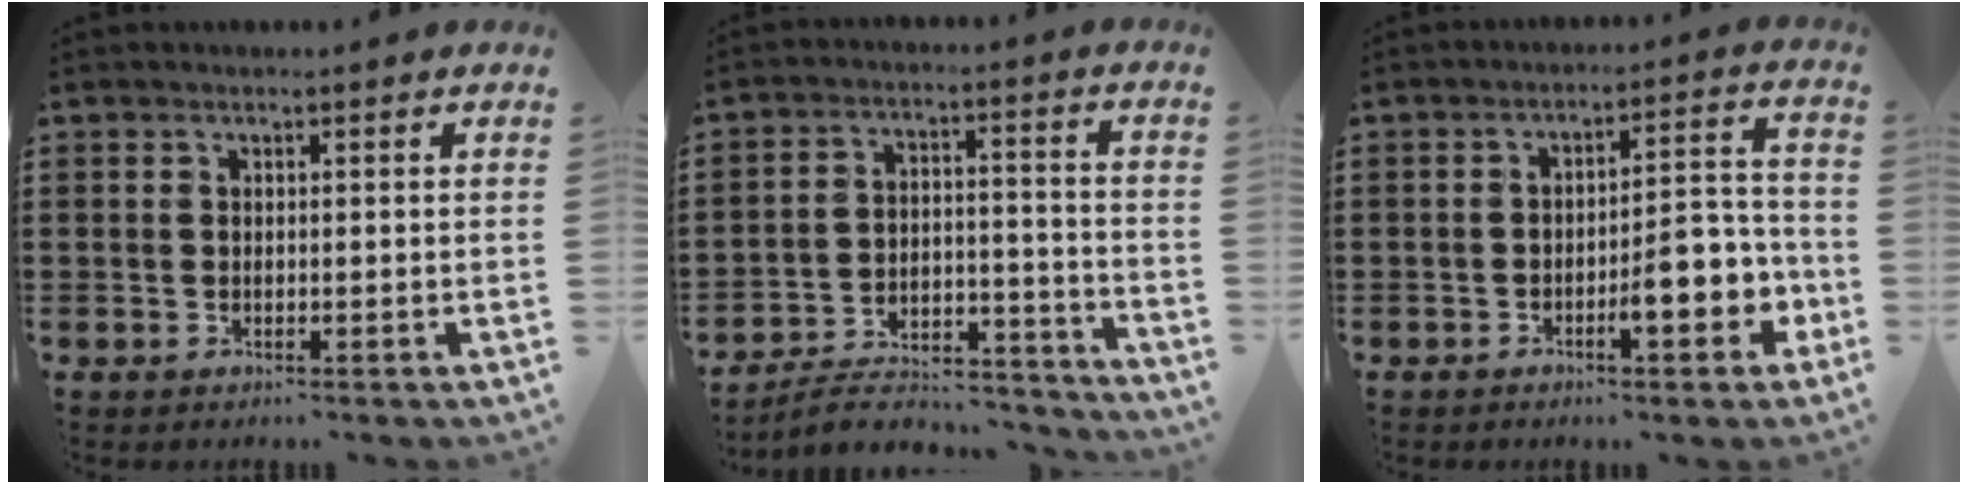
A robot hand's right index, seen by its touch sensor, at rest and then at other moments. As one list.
[{"total": 6.3, "force": [-5.8, 1.4, 2.1], "torque": [-0.036, 0.006, -0.113]}, {"total": 7.0, "force": [-3.0, 2.4, 5.9], "torque": [-0.069, -0.005, -0.054]}]